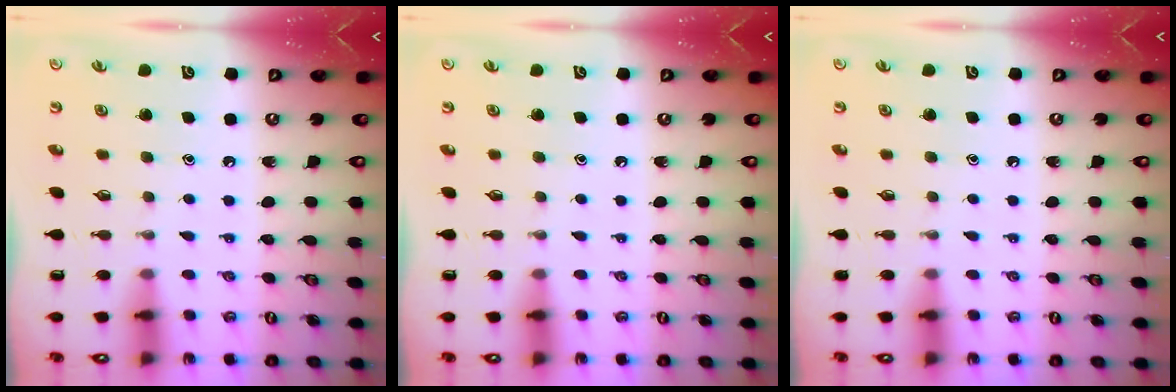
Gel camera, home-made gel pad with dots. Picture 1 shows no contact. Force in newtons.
{"total": 0.0}
{"total": 0.0}